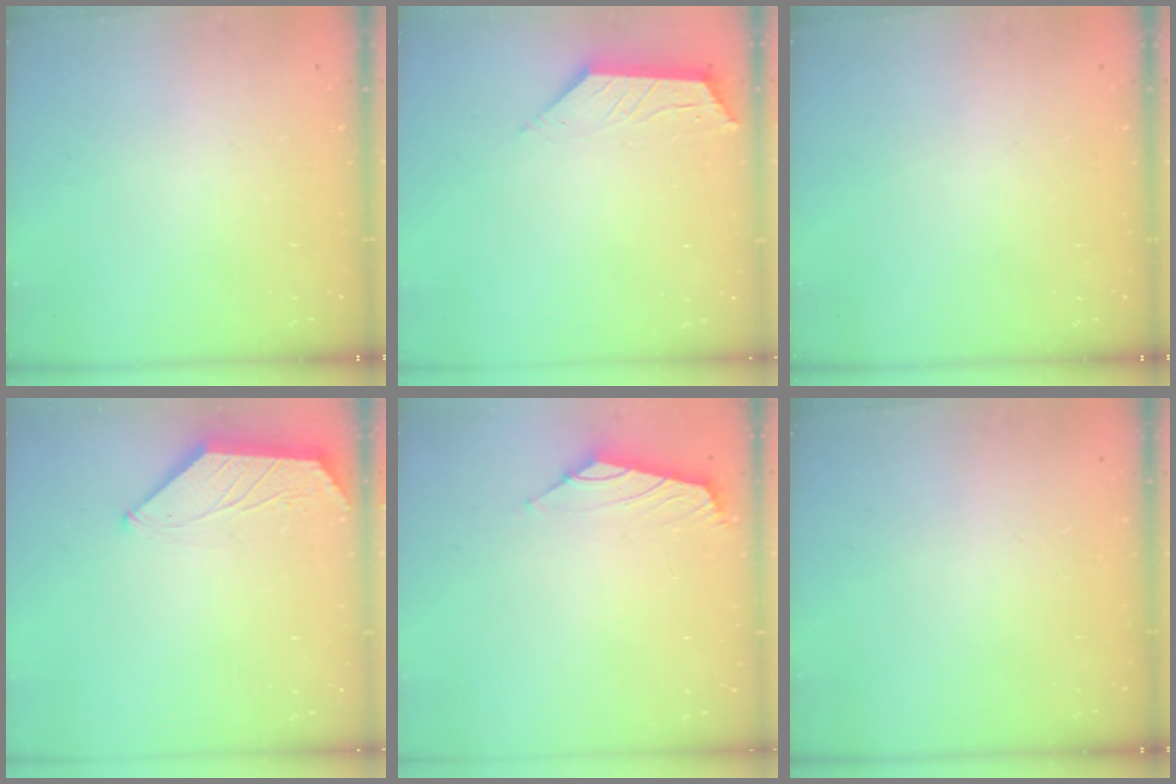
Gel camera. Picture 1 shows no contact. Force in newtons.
{"total": 2.9, "press": 2.8, "slide": 0.5}
{"total": 0.0}
{"total": 1.6, "press": 1.6, "slide": 0.3}
{"total": 0.7, "press": 0.6, "slide": 0.2}
{"total": 0.0}